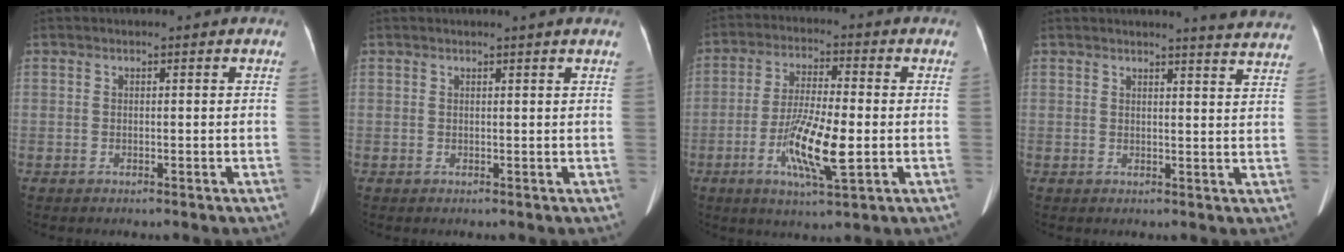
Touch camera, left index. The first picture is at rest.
{"total": 1.2, "force": [1.0, -0.4, 0.6], "torque": [-0.017, -0.002, 0.019]}
{"total": 10.8, "force": [-3.0, 1.6, 10.2], "torque": [-0.194, -0.011, -0.057]}
{"total": 9.6, "force": [9.2, -0.6, 2.4], "torque": [-0.024, -0.044, 0.081]}